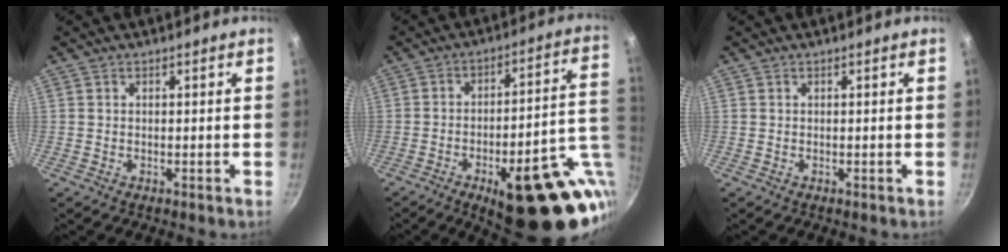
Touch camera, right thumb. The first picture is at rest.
{"total": 24.0, "force": [-7.2, 8.4, 21.3], "torque": [-0.234, 0.015, -0.086]}
{"total": 0.0}